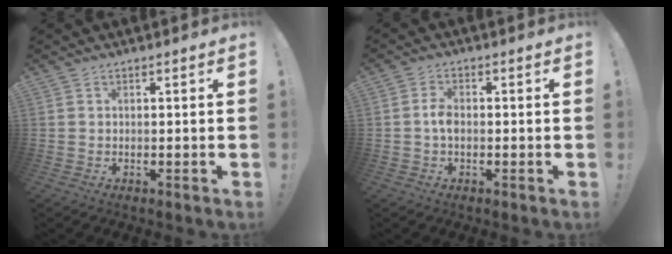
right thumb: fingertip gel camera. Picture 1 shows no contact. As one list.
[{"total": 3.6, "force": [-0.8, 1.9, 2.9], "torque": [-0.051, 0.005, -0.018]}]